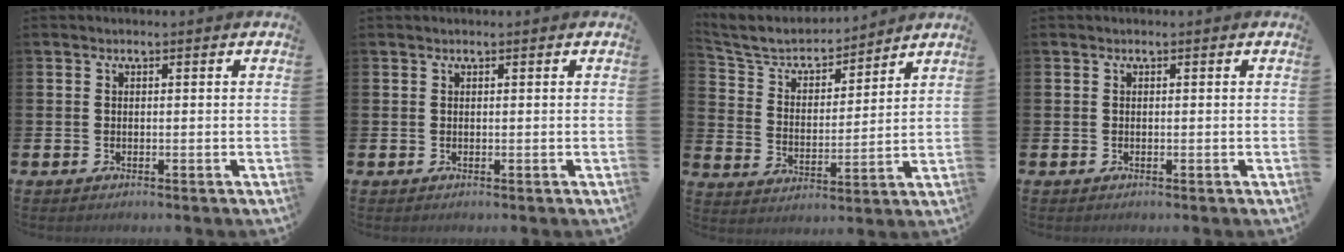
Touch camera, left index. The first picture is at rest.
{"total": 0.0}
{"total": 6.2, "force": [5.8, 2.0, 1.3], "torque": [-0.061, -0.040, 0.097]}
{"total": 0.0}